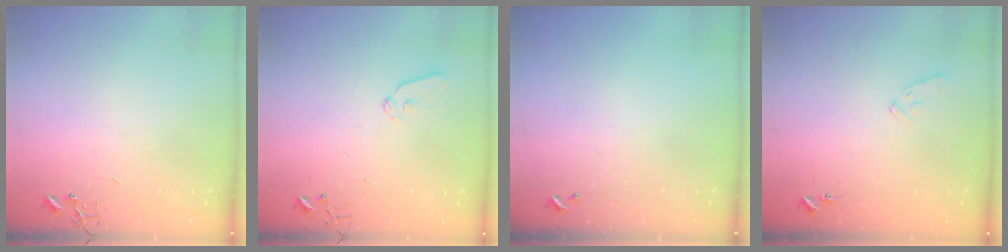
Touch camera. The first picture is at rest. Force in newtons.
{"total": 6.0, "press": 5.9, "slide": 0.8}
{"total": 0.0}
{"total": 6.7, "press": 6.7, "slide": 0.7}